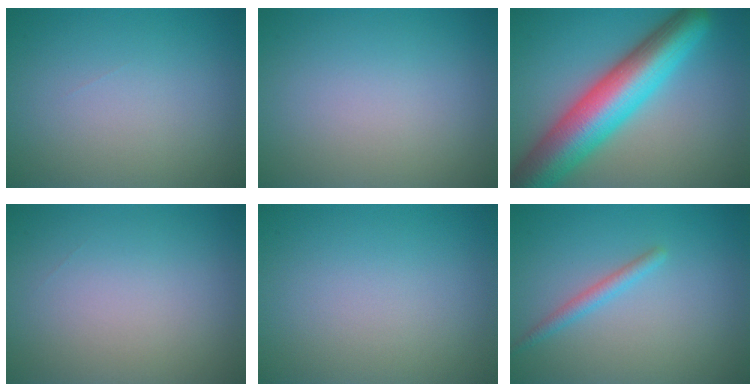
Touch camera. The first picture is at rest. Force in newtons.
{"total": 0.0}
{"total": 10.9, "press": 10.9, "slide": 0.3}
{"total": 0.0}
{"total": 0.0}
{"total": 1.5, "press": 1.5, "slide": 0.0}